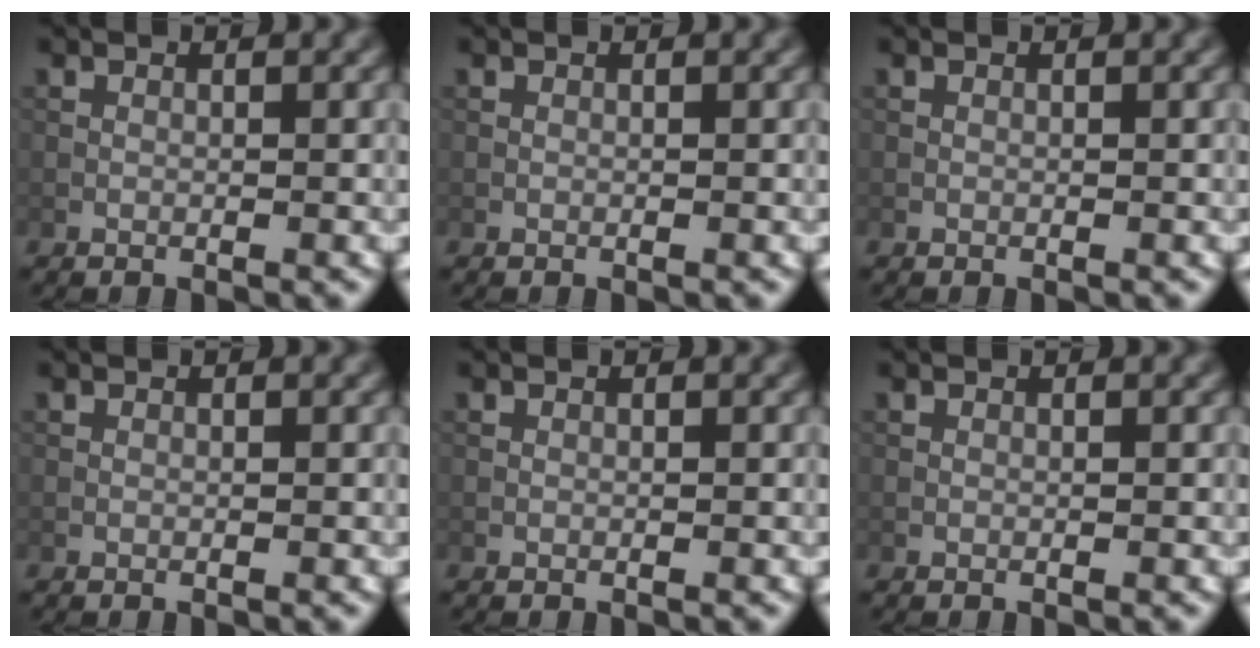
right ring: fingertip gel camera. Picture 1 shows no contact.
{"total": 0.0}
{"total": 0.0}
{"total": 0.0}
{"total": 0.0}
{"total": 0.0}